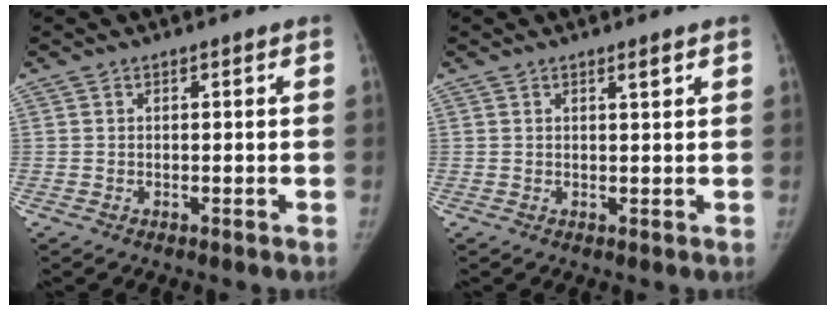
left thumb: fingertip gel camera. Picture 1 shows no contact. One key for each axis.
{"total": 1.3, "fx": 0.9, "fy": 0.1, "fz": 1.0, "tx": -0.014, "ty": -0.006, "tz": 0.014}